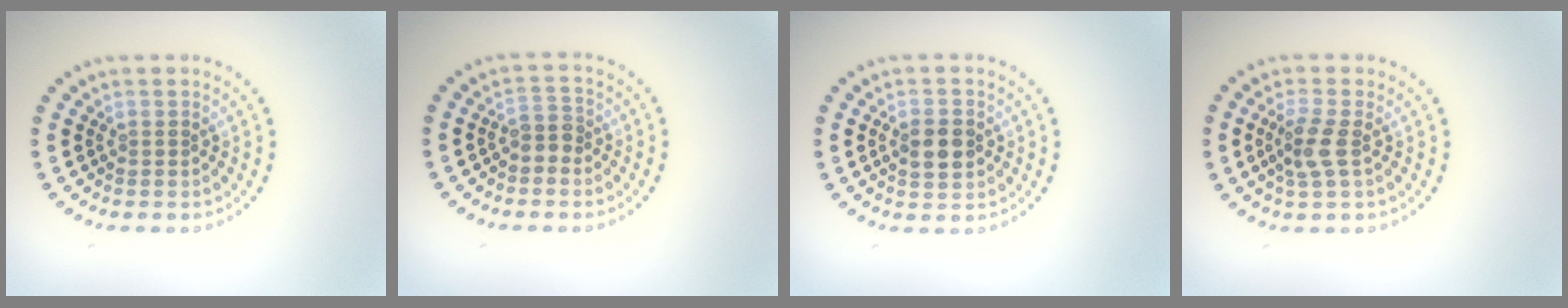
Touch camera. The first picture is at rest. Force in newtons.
{"total": 1.7, "press": 1.5, "slide": 0.9}
{"total": 2.9, "press": 2.9, "slide": 0.1}
{"total": 2.7, "press": 2.4, "slide": 1.1}